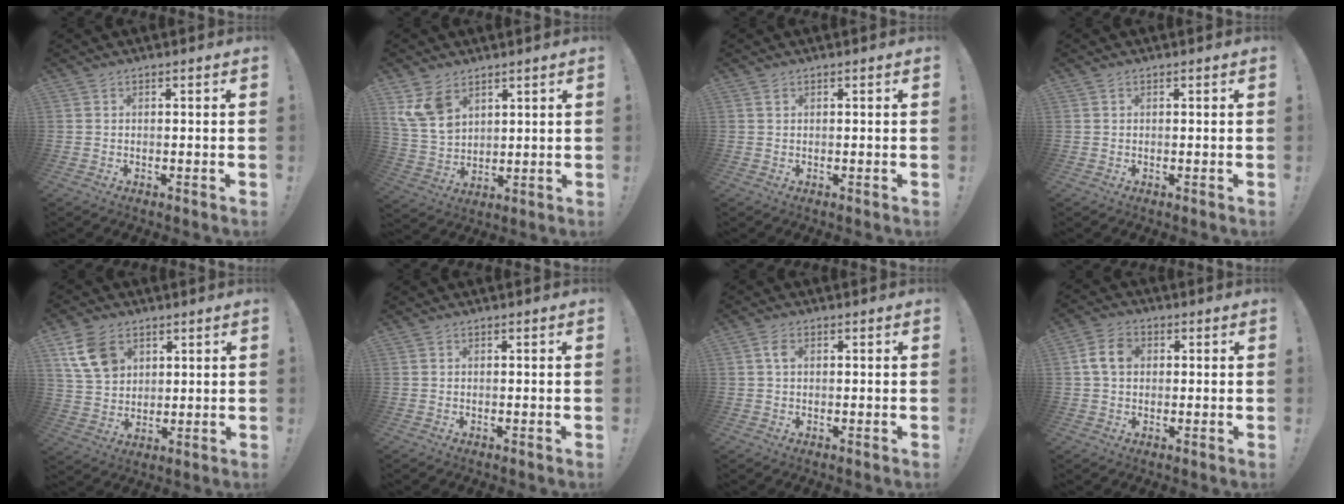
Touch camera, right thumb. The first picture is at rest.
{"total": 10.2, "force": [6.0, 6.6, 4.9], "torque": [-0.115, -0.025, 0.122]}
{"total": 0.8, "force": [0.4, 0.5, 0.4], "torque": [-0.006, 0.001, 0.007]}
{"total": 0.0}
{"total": 12.3, "force": [5.7, 9.0, 6.2], "torque": [-0.108, -0.014, 0.115]}
{"total": 0.0}
{"total": 2.5, "force": [0.6, 1.4, 1.9], "torque": [-0.036, 0.004, 0.009]}
{"total": 7.5, "force": [1.3, 5.5, 5.0], "torque": [-0.087, 0.013, 0.025]}